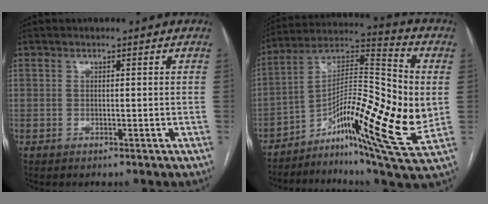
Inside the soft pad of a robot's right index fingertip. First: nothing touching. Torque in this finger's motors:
{"motor_torque": [0.91, -0.25, 0.73, 0.20]}